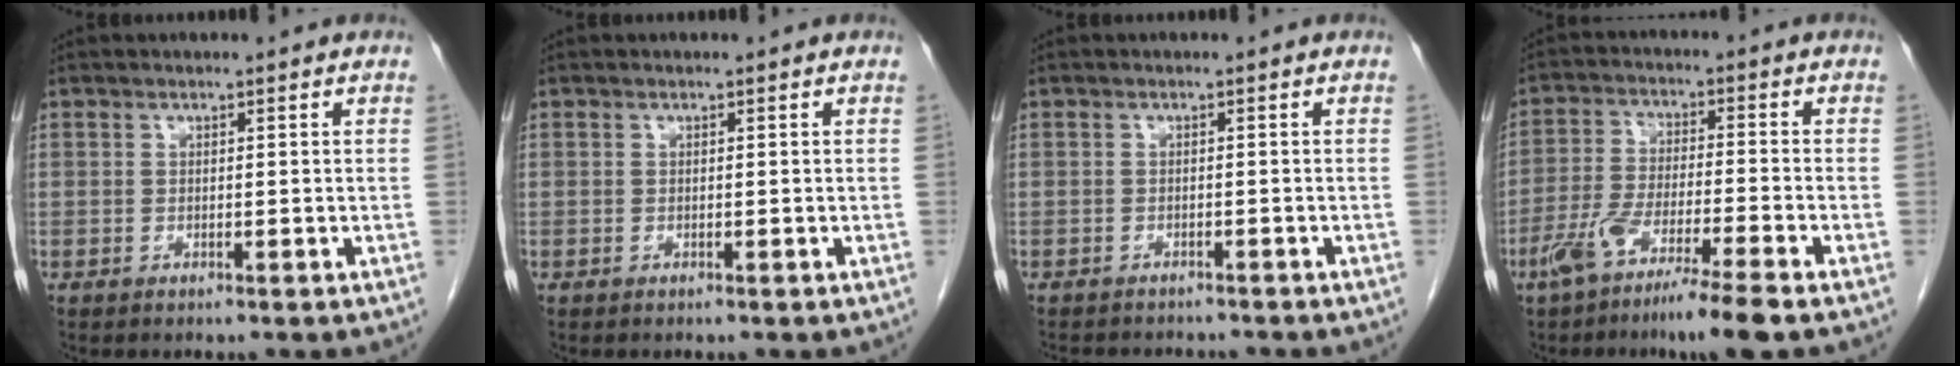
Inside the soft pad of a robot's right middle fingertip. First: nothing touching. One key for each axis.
{"total": 0.0}
{"total": 6.3, "fx": -5.9, "fy": 1.6, "fz": 1.6, "tx": -0.018, "ty": -0.002, "tz": -0.078}
{"total": 9.6, "fx": -6.5, "fy": -0.3, "fz": 7.1, "tx": -0.139, "ty": -0.024, "tz": -0.122}